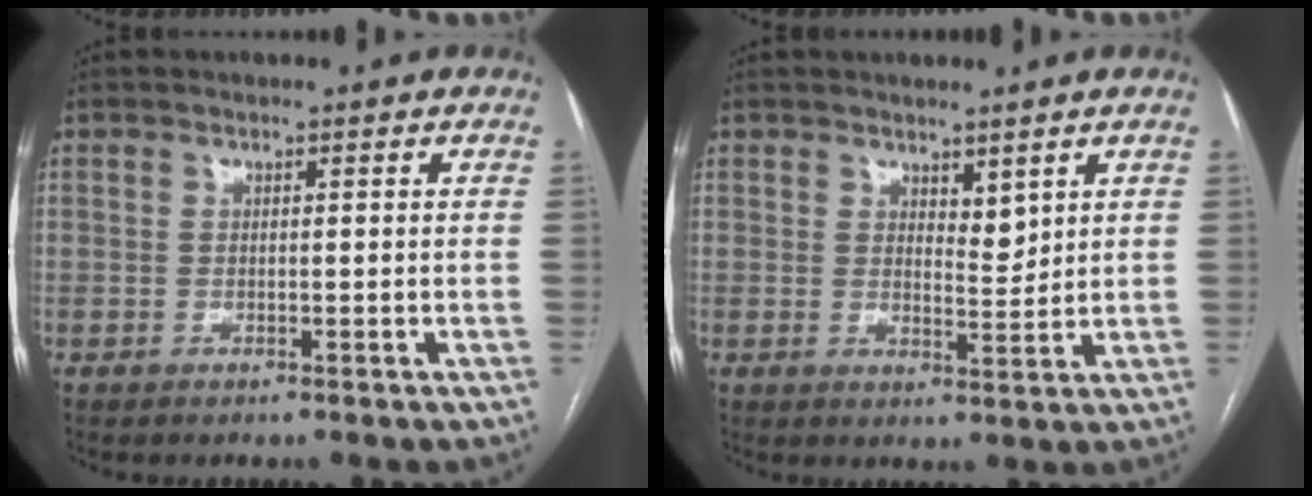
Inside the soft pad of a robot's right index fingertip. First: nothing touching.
{"total": 2.9, "force": [1.9, 1.2, 1.8], "torque": [-0.029, -0.010, 0.039]}